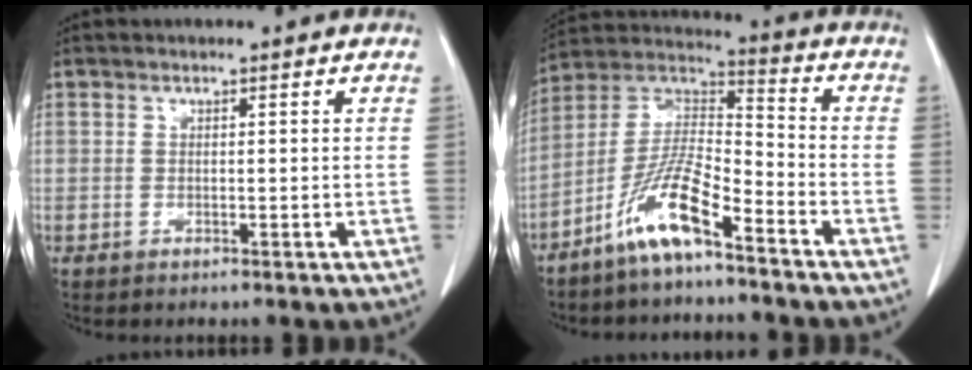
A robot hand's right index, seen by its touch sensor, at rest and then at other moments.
{"total": 11.2, "force": [-7.2, 1.8, 8.4], "torque": [-0.175, 0.004, -0.140]}